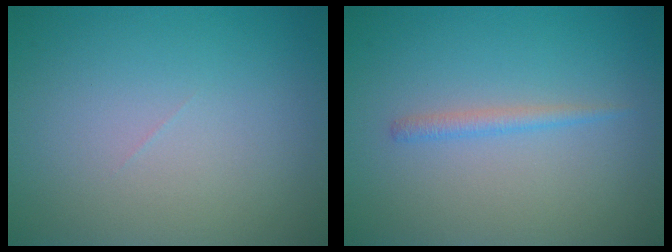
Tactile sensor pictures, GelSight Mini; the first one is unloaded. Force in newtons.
{"total": 1.1, "press": 1.1, "slide": 0.1}